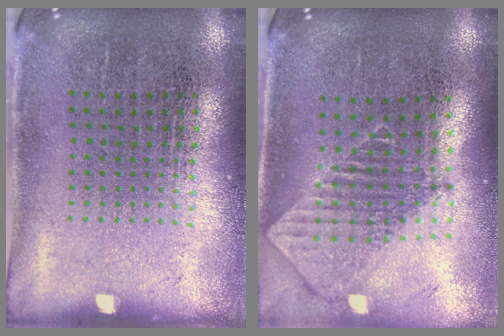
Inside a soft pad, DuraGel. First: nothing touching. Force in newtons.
{"total": 2.1, "press": 1.6, "slide": 1.3}